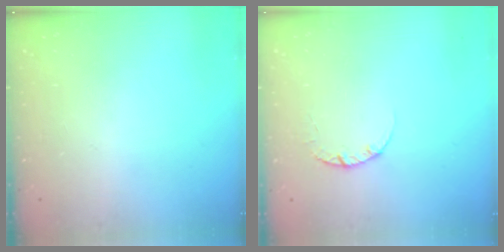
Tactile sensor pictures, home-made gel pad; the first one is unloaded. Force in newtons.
{"total": 2.4, "press": 2.3, "slide": 0.3}